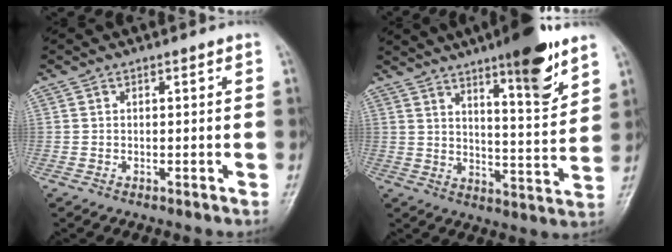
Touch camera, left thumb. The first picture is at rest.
{"total": 14.4, "force": [9.2, 2.7, 10.7], "torque": [-0.139, -0.058, 0.141]}